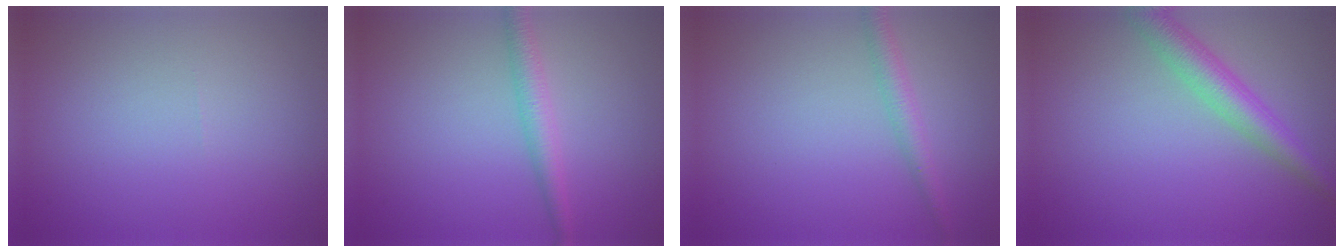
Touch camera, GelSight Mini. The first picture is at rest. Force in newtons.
{"total": 2.4, "press": 2.4, "slide": 0.0}
{"total": 2.0, "press": 2.0, "slide": 0.0}
{"total": 4.0, "press": 4.0, "slide": 0.1}